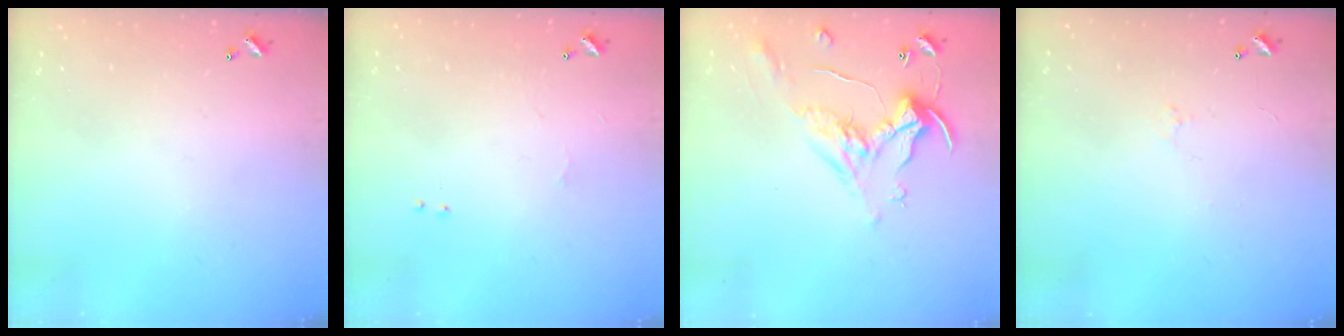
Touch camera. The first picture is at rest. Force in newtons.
{"total": 1.8, "press": 1.8, "slide": 0.6}
{"total": 1.1, "press": 0.8, "slide": 0.9}
{"total": 0.5, "press": 0.1, "slide": 0.5}